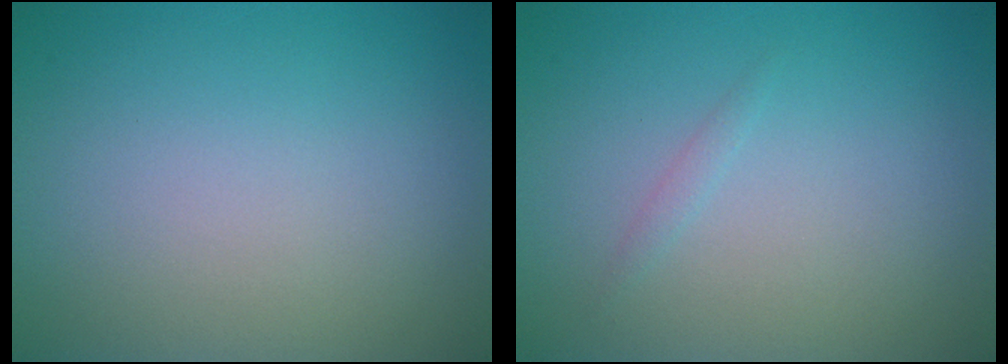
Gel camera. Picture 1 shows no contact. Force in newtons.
{"total": 0.6, "press": 0.6, "slide": 0.0}